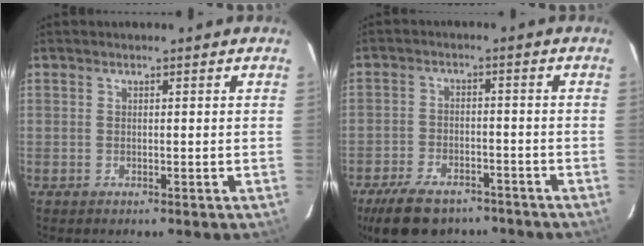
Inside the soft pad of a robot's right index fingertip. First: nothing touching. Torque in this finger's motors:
{"motor_torque": [1.12, -1.02, 0.41, 0.04]}